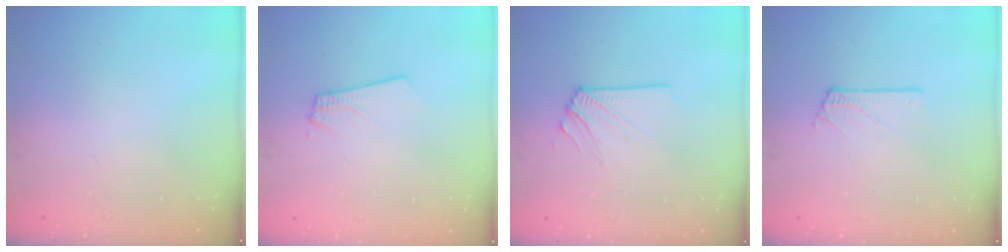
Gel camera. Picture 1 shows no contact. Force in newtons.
{"total": 1.8, "press": 1.8, "slide": 0.1}
{"total": 2.9, "press": 2.8, "slide": 0.5}
{"total": 1.5, "press": 1.5, "slide": 0.1}